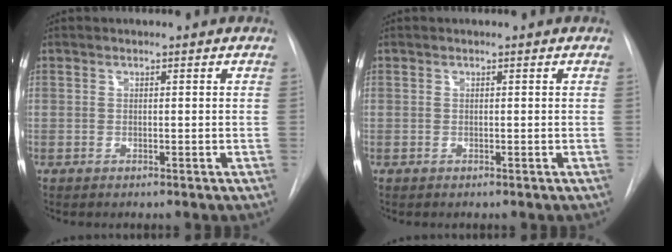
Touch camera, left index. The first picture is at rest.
{"total": 0.0}